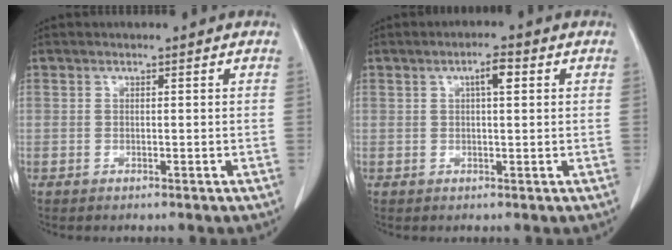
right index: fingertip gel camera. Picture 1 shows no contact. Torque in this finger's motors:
{"motor_torque": [0.33, 0.10, 0.07, 0.04]}